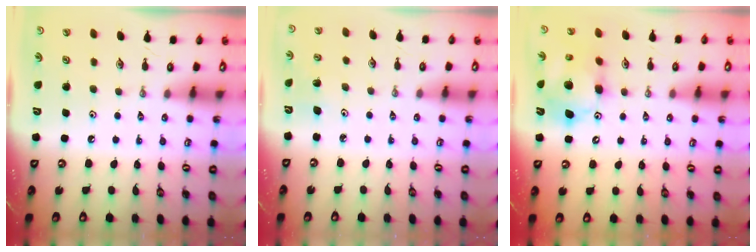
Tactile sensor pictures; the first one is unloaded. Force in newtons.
{"total": 3.7, "press": 3.4, "slide": 1.4}
{"total": 11.9, "press": 11.8, "slide": 1.4}